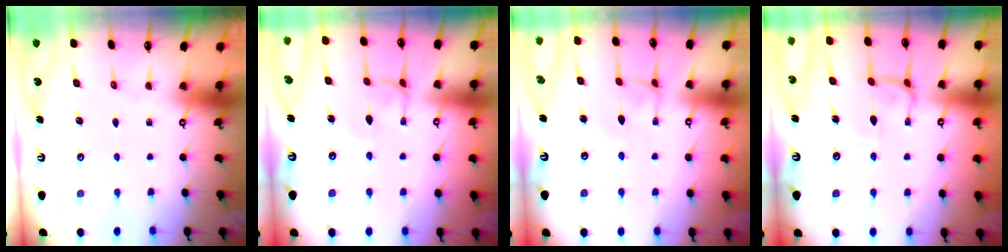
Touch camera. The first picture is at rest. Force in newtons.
{"total": 2.1, "press": 2.1, "slide": 0.2}
{"total": 1.8, "press": 1.7, "slide": 0.3}
{"total": 0.7, "press": 0.4, "slide": 0.5}